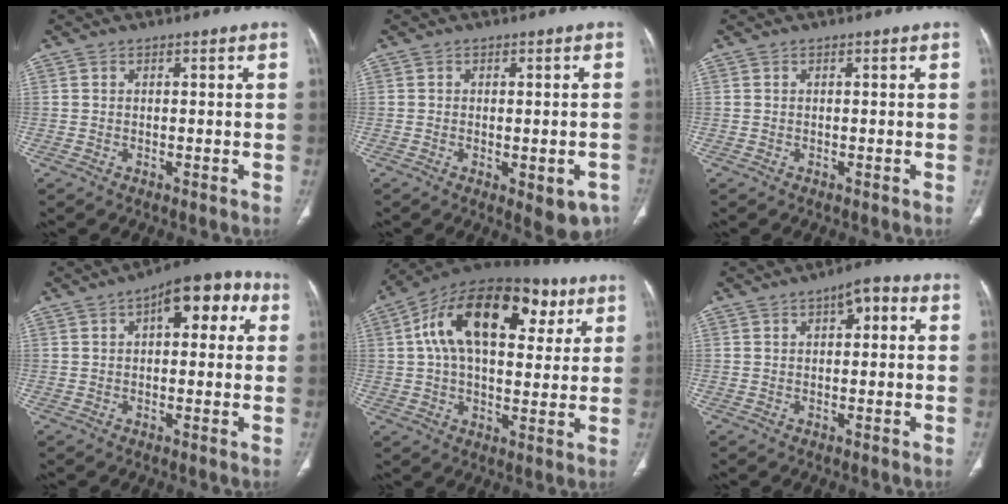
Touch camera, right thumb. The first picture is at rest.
{"total": 7.3, "force": [-2.8, 3.2, 6.0], "torque": [-0.053, 0.006, -0.024]}
{"total": 0.0}
{"total": 11.4, "force": [3.9, 5.5, 9.2], "torque": [-0.092, 0.024, 0.043]}
{"total": 24.3, "force": [8.5, 13.4, 18.4], "torque": [-0.281, 0.026, 0.129]}
{"total": 5.3, "force": [1.8, 2.4, 4.3], "torque": [-0.048, 0.009, 0.018]}